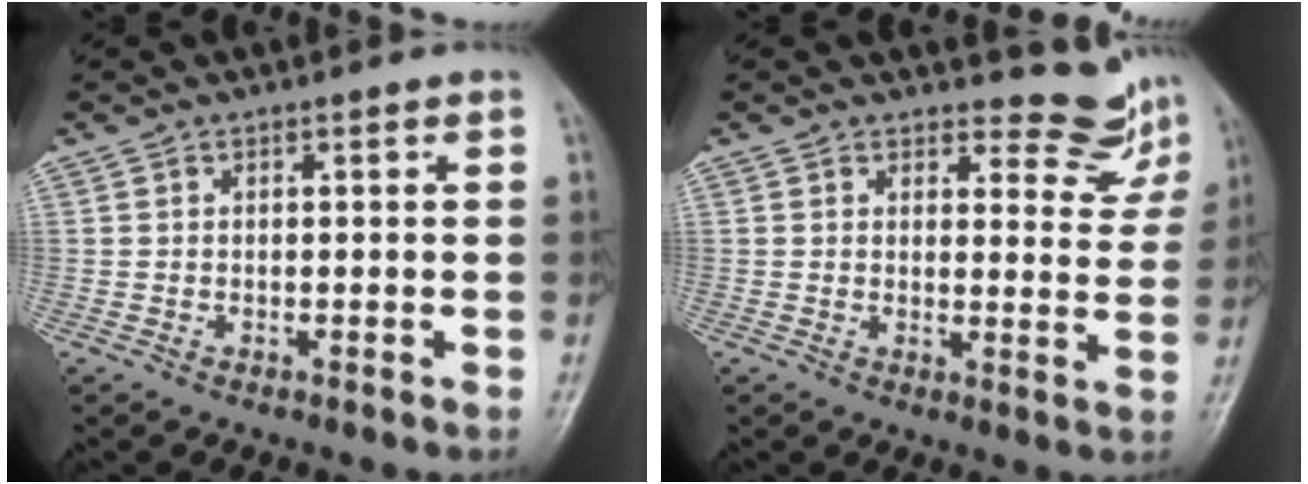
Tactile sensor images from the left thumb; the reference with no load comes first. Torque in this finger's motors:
{"motor_torque": [0.15, 0.11, -0.35, -0.20, 0.03]}